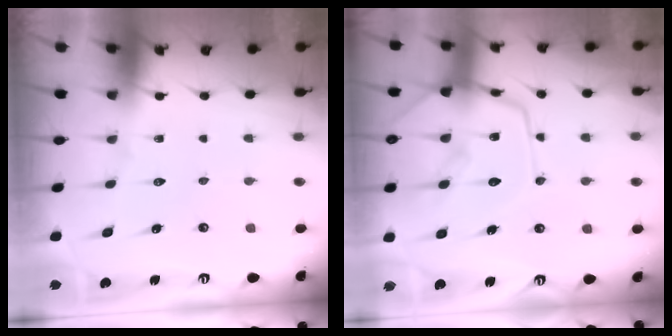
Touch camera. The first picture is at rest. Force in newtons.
{"total": 15.6, "press": 15.6, "slide": 1.3}